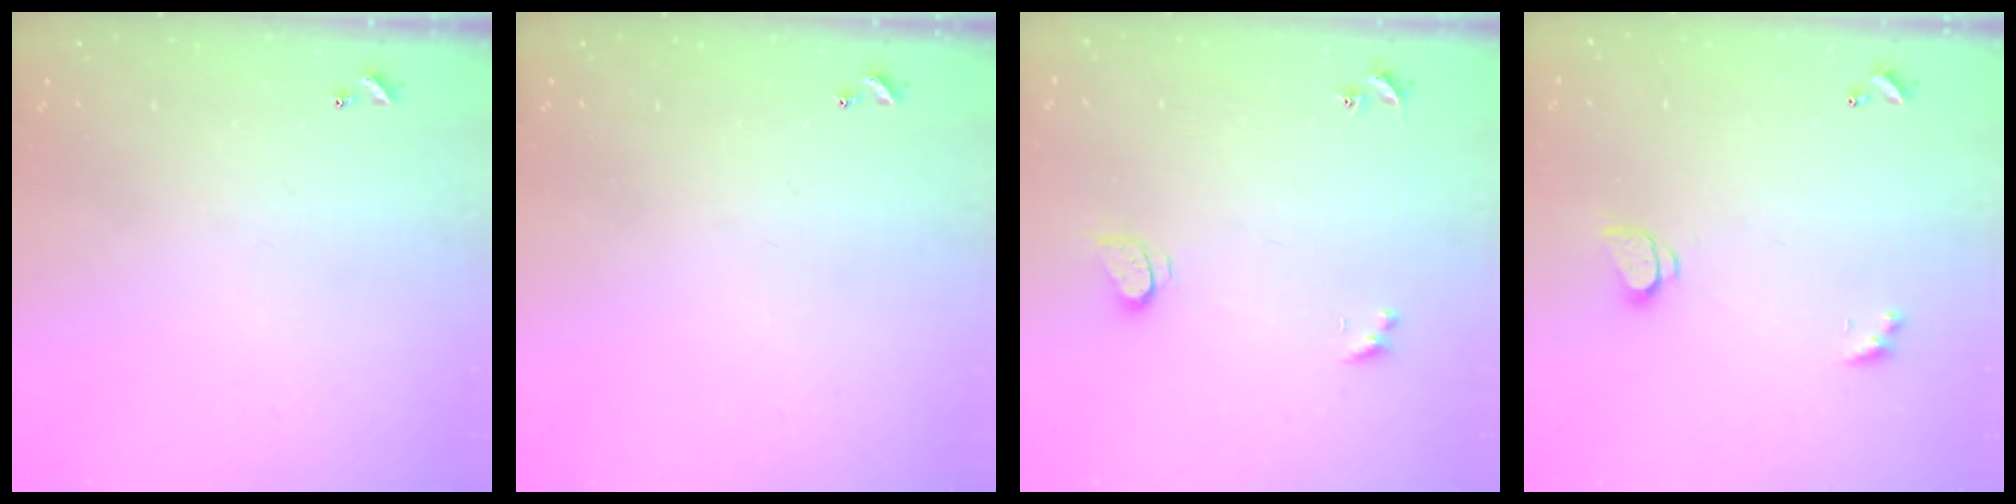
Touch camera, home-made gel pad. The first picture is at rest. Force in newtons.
{"total": 0.0}
{"total": 1.5, "press": 1.4, "slide": 0.4}
{"total": 1.6, "press": 1.5, "slide": 0.5}